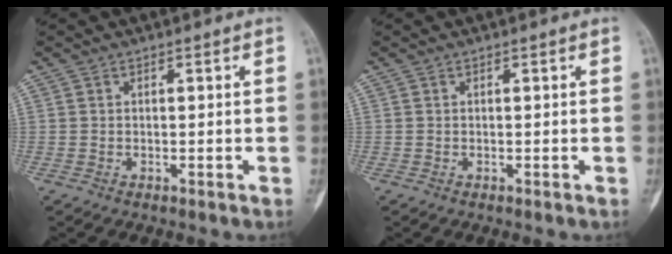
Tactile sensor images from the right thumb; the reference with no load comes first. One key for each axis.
{"total": 0.0}